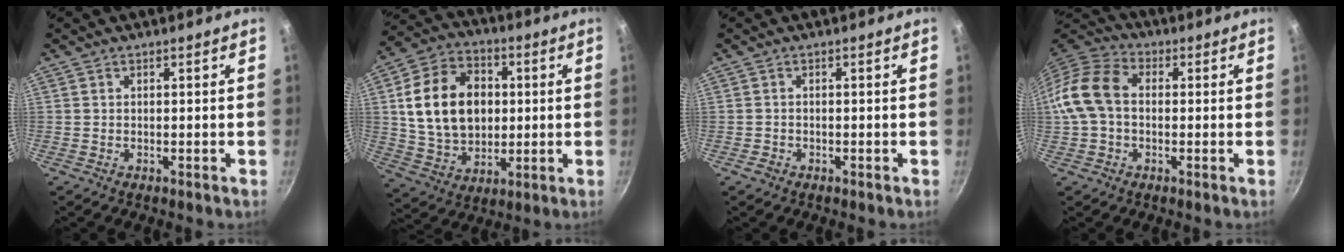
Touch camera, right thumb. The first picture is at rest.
{"total": 18.5, "force": [2.1, 13.7, 12.3], "torque": [-0.192, 0.007, 0.041]}
{"total": 1.2, "force": [-0.7, 0.9, 0.3], "torque": [-0.011, 0.007, -0.009]}
{"total": 11.6, "force": [0.1, 8.3, 8.1], "torque": [-0.139, 0.032, -0.017]}